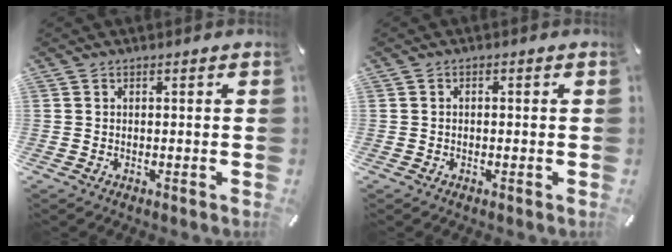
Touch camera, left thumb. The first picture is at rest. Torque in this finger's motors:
{"motor_torque": [-0.04, -0.28, -0.07, -0.03, 0.00]}